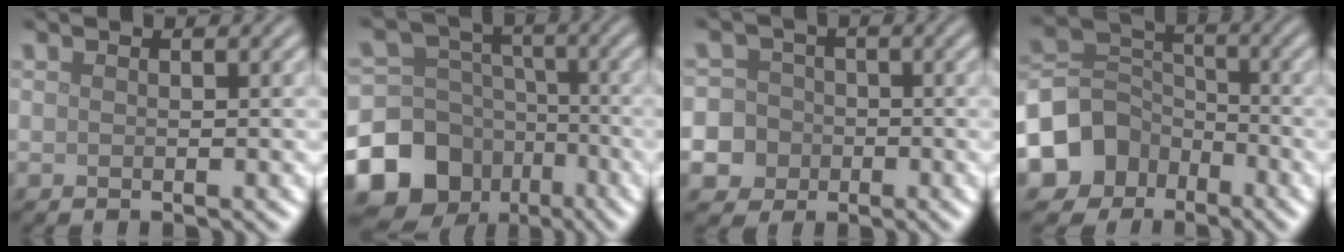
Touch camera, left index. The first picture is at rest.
{"total": 13.8, "force": [-7.2, 11.1, 3.9], "torque": [-0.085, -0.037, -0.135]}
{"total": 11.7, "force": [-4.5, 10.6, 2.4], "torque": [-0.072, -0.020, -0.112]}
{"total": 6.8, "force": [-3.4, 5.3, 2.4], "torque": [-0.042, 0.002, -0.073]}